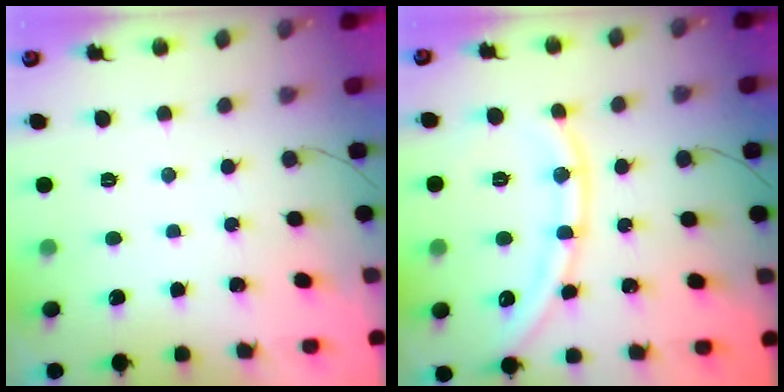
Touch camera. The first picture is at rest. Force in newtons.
{"total": 10.6, "press": 10.5, "slide": 1.1}